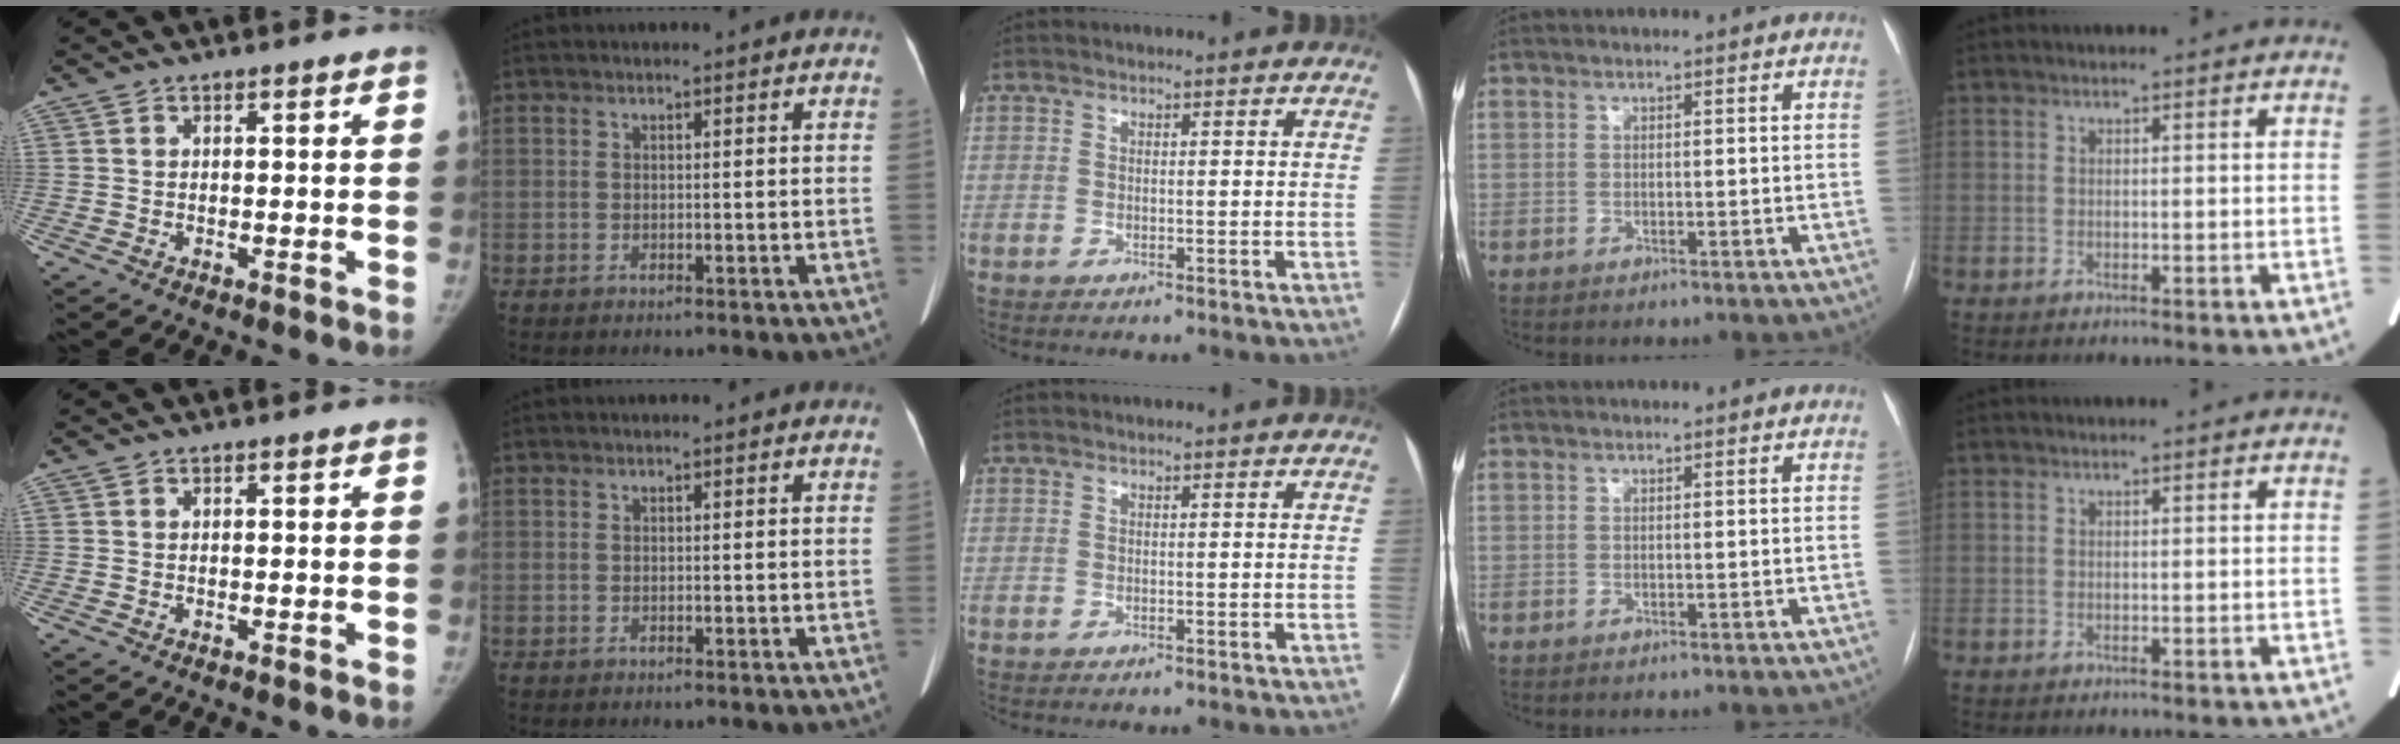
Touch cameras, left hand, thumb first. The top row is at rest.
{}